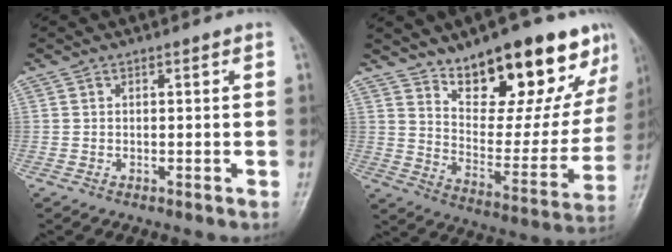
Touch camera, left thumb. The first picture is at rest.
{"total": 22.5, "force": [15.1, 9.0, 14.0], "torque": [-0.137, -0.083, 0.230]}